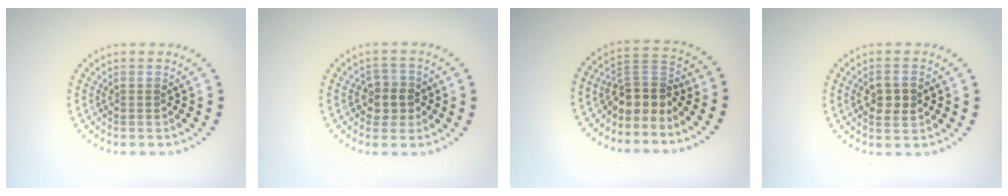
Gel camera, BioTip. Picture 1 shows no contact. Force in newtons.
{"total": 2.6, "press": 2.4, "slide": 1.0}
{"total": 3.5, "press": 2.7, "slide": 2.2}
{"total": 2.7, "press": 2.7, "slide": 0.3}